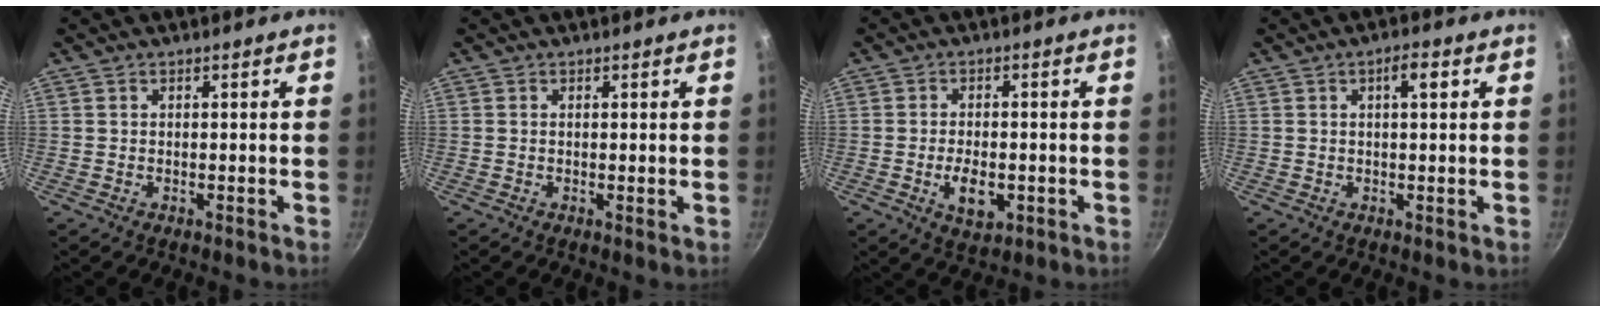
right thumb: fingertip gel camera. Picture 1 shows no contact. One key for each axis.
{"total": 0.6, "fx": 0.1, "fy": 0.1, "fz": 0.5, "tx": -0.009, "ty": -0.003, "tz": 0.000}
{"total": 6.3, "fx": -1.6, "fy": 3.4, "fz": 5.0, "tx": -0.078, "ty": 0.002, "tz": -0.021}
{"total": 3.5, "fx": 1.1, "fy": 1.0, "fz": 3.2, "tx": -0.045, "ty": 0.003, "tz": 0.015}